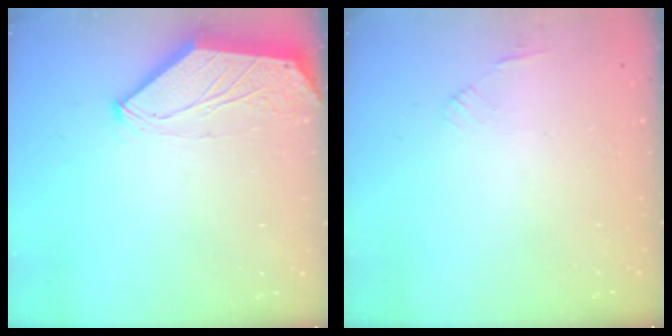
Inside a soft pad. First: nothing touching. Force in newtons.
{"total": 1.0, "press": 0.9, "slide": 0.4}